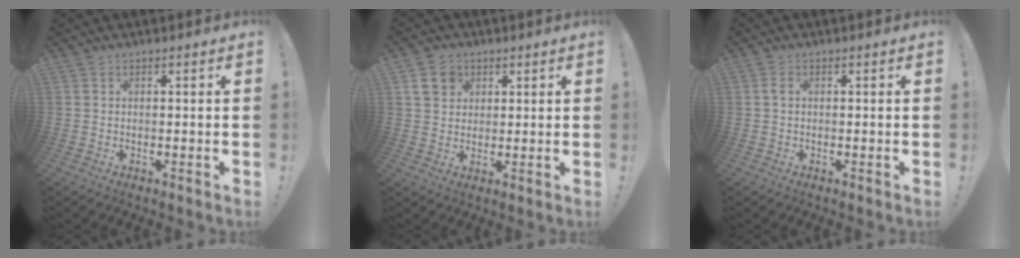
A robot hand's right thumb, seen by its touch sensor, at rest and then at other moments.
{"total": 7.2, "force": [3.5, 5.8, 2.7], "torque": [-0.040, -0.007, 0.068]}
{"total": 1.2, "force": [0.2, 0.6, 1.0], "torque": [-0.019, 0.004, 0.002]}